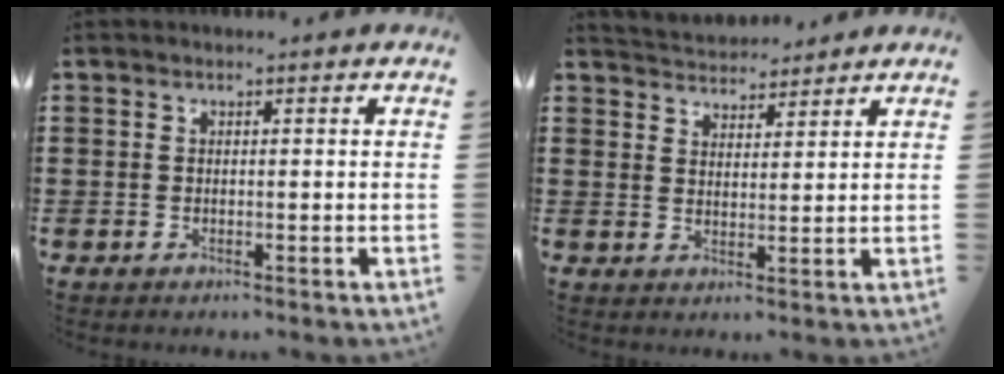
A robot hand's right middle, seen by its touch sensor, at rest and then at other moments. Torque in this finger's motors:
{"motor_torque": [0.21, -0.19, 0.02, 0.01]}